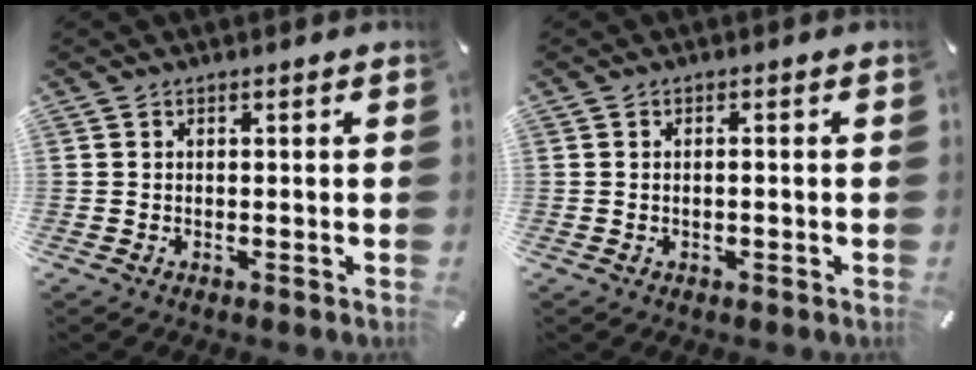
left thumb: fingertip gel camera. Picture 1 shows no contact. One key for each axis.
{"total": 1.0, "fx": -0.2, "fy": 0.4, "fz": 0.9, "tx": -0.017, "ty": 0.001, "tz": -0.005}